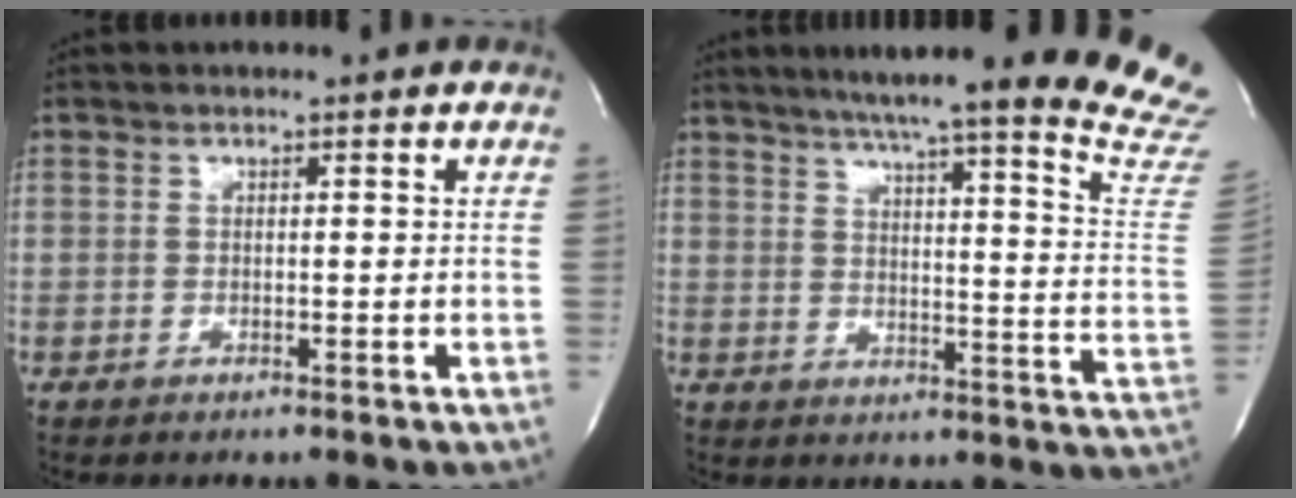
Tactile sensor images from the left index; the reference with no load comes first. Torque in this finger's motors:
{"motor_torque": [0.26, -0.32, 0.38, 0.05]}